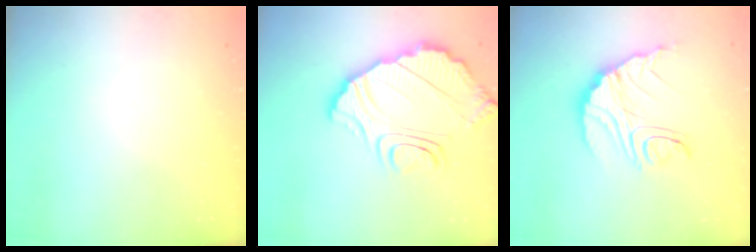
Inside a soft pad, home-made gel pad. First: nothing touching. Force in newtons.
{"total": 15.2, "press": 15.1, "slide": 1.5}
{"total": 14.7, "press": 14.7, "slide": 1.1}